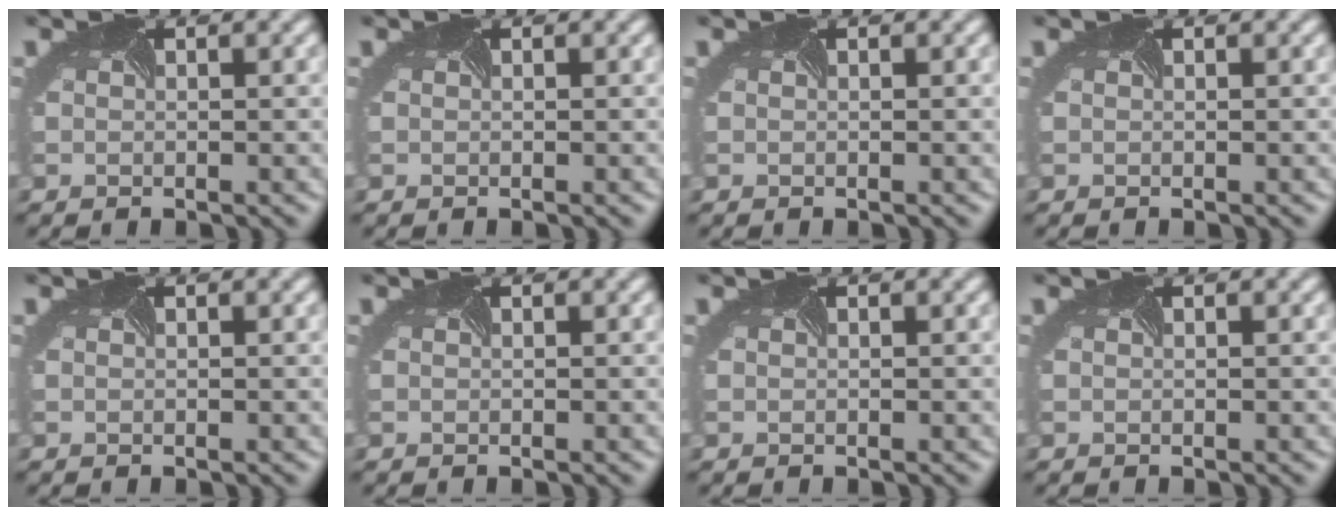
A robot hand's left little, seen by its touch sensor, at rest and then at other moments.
{"total": 0.0}
{"total": 0.0}
{"total": 0.0}
{"total": 0.0}
{"total": 0.0}
{"total": 0.0}
{"total": 0.0}